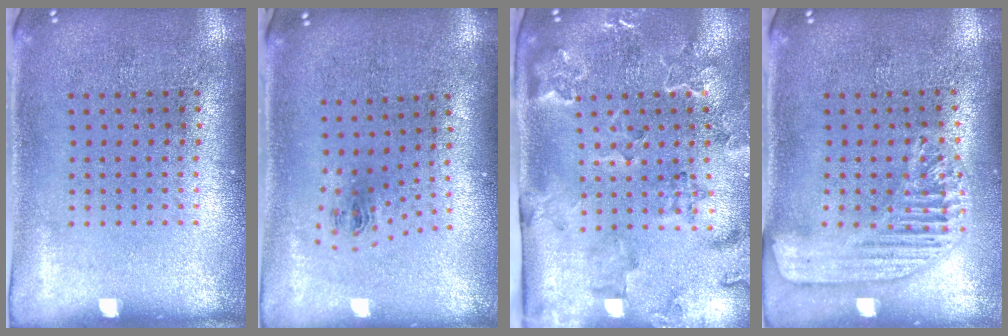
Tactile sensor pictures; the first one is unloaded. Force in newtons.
{"total": 1.0, "press": 0.4, "slide": 0.9}
{"total": 2.3, "press": 2.2, "slide": 0.5}
{"total": 1.7, "press": 1.6, "slide": 0.5}